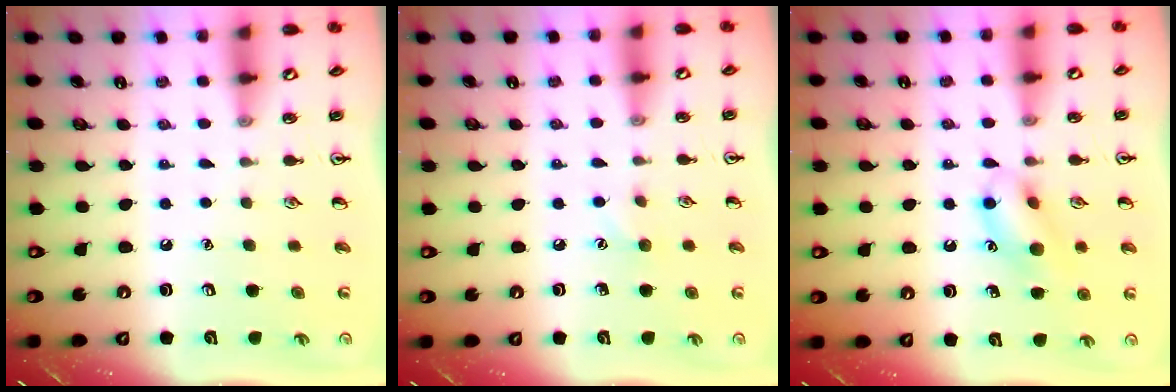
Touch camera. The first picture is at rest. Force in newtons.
{"total": 3.8, "press": 3.7, "slide": 1.0}
{"total": 11.6, "press": 11.5, "slide": 1.6}